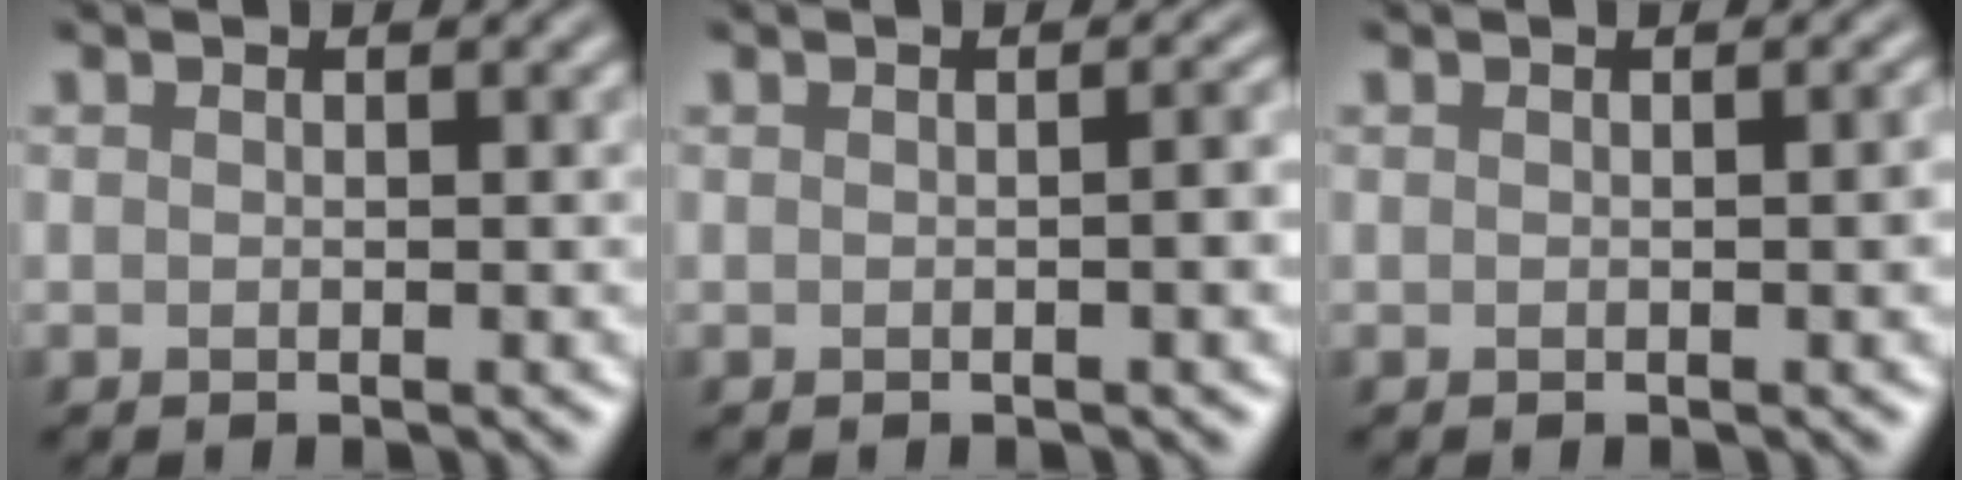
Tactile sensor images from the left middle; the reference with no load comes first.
{"total": 2.5, "force": [-0.1, 0.8, 2.4], "torque": [-0.021, 0.005, -0.002]}
{"total": 1.6, "force": [0.0, 0.4, 1.6], "torque": [-0.016, 0.004, -0.001]}